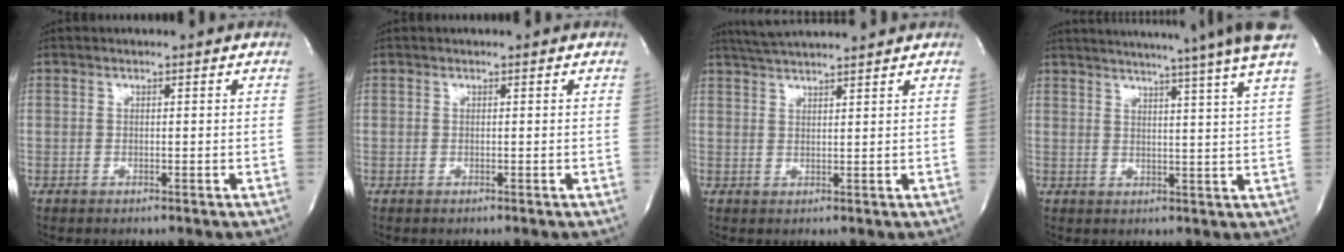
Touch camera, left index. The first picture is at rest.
{"total": 0.0}
{"total": 7.6, "force": [7.0, -0.5, 2.9], "torque": [-0.057, 0.028, 0.112]}
{"total": 16.1, "force": [13.7, -2.0, 8.2], "torque": [-0.129, -0.027, 0.167]}